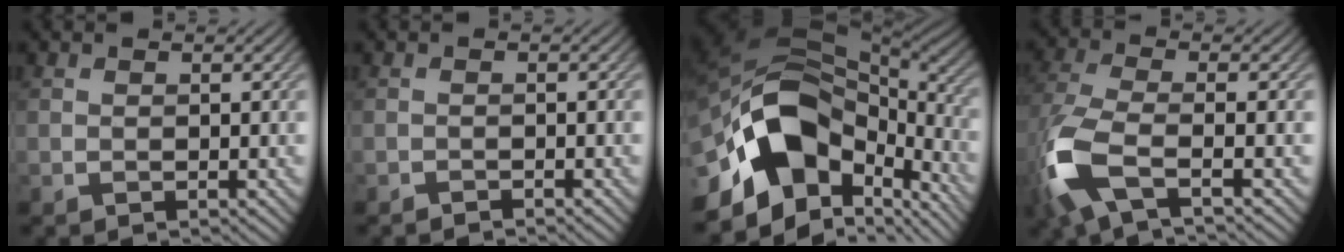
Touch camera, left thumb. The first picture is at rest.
{"total": 0.8, "force": [-0.7, -0.2, 0.0], "torque": [0.002, 0.001, -0.018]}
{"total": 16.7, "force": [-5.7, 10.6, 11.7], "torque": [-0.265, -0.011, -0.086]}
{"total": 10.0, "force": [-4.0, 3.4, 8.5], "torque": [-0.219, -0.026, -0.089]}